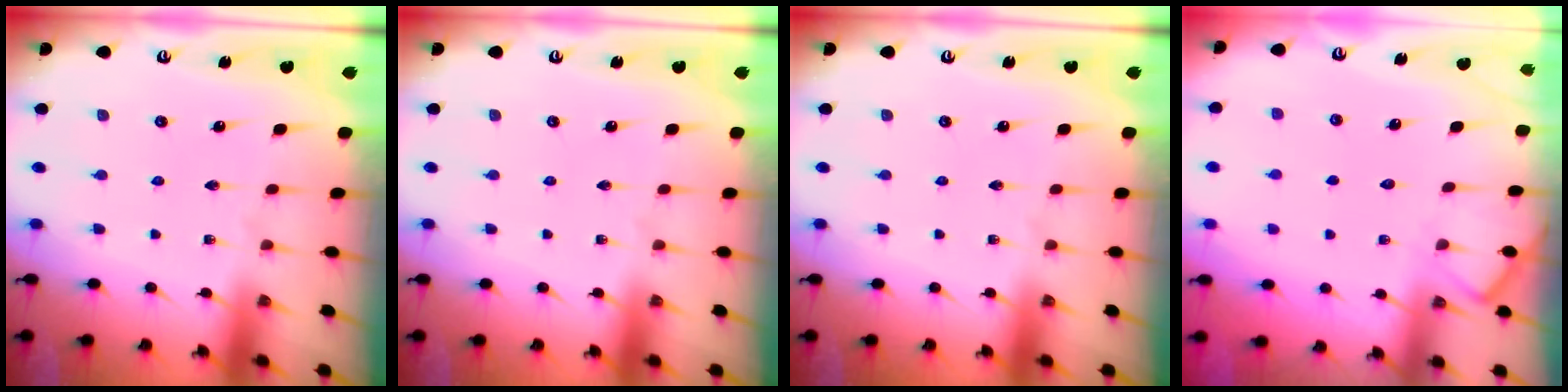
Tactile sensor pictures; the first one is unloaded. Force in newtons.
{"total": 0.0}
{"total": 0.0}
{"total": 6.0, "press": 6.0, "slide": 0.8}